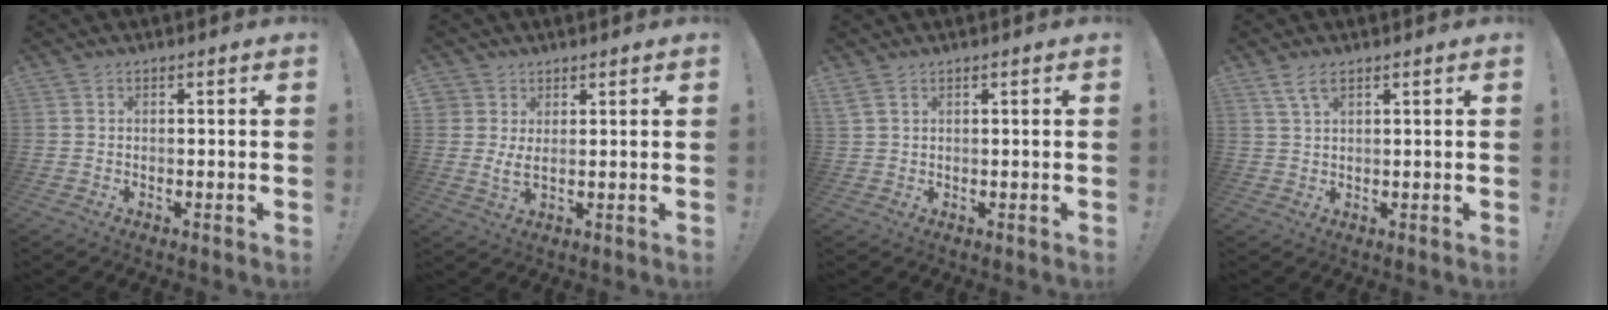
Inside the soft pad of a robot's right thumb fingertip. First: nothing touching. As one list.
[{"total": 3.9, "force": [2.0, 1.9, 2.7], "torque": [-0.044, -0.010, 0.039]}, {"total": 2.3, "force": [1.3, 0.9, 1.7], "torque": [-0.041, 0.002, 0.028]}, {"total": 3.9, "force": [2.3, 1.3, 2.9], "torque": [-0.060, -0.002, 0.043]}]